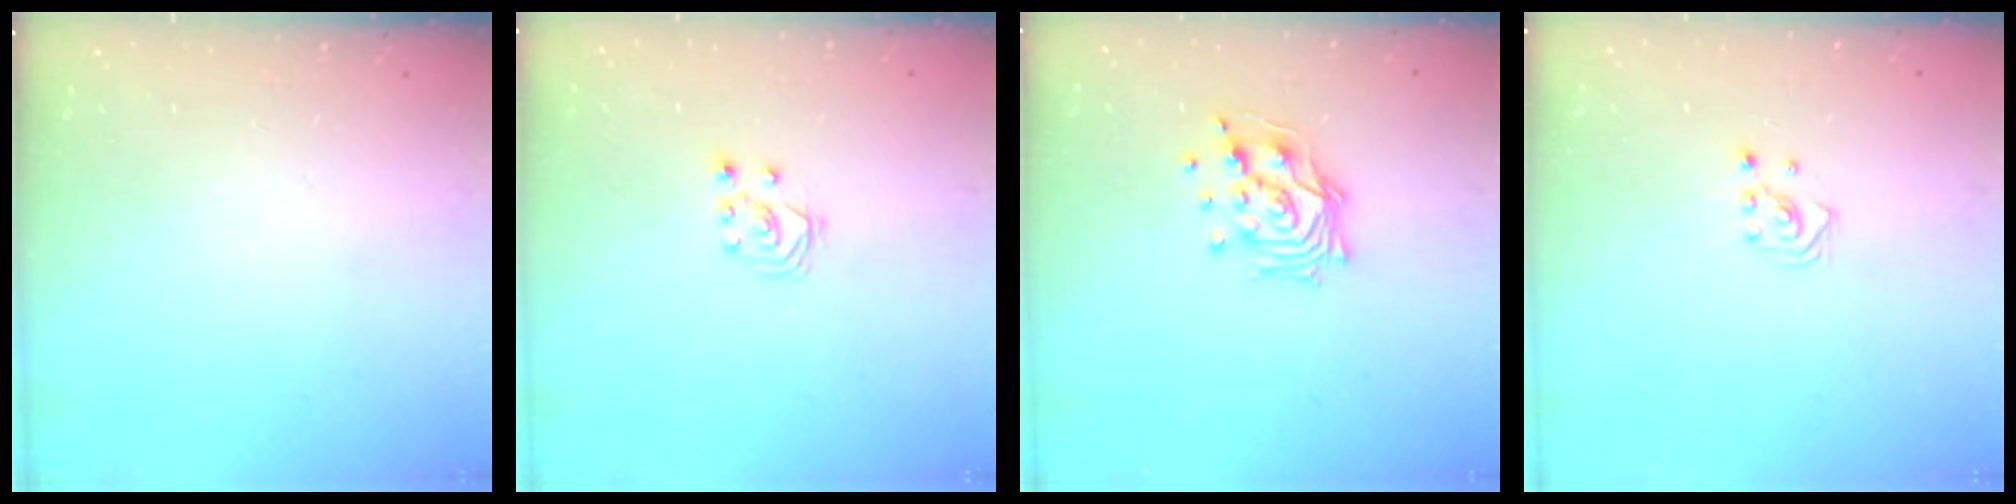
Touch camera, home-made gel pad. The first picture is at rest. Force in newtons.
{"total": 2.8, "press": 2.7, "slide": 0.7}
{"total": 12.5, "press": 12.4, "slide": 1.5}
{"total": 2.8, "press": 2.8, "slide": 0.3}